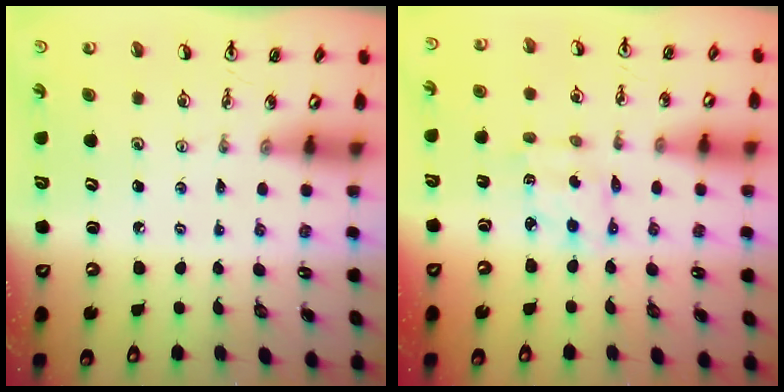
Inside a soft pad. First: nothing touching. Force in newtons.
{"total": 2.4, "press": 2.4, "slide": 0.2}